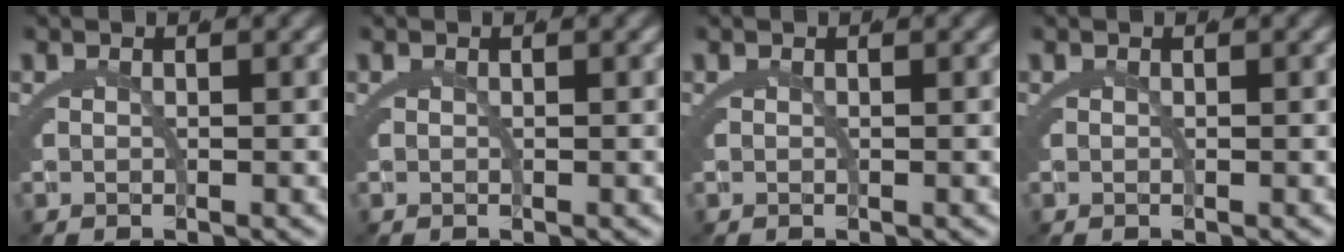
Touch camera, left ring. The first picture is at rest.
{"total": 0.0}
{"total": 0.0}
{"total": 0.0}